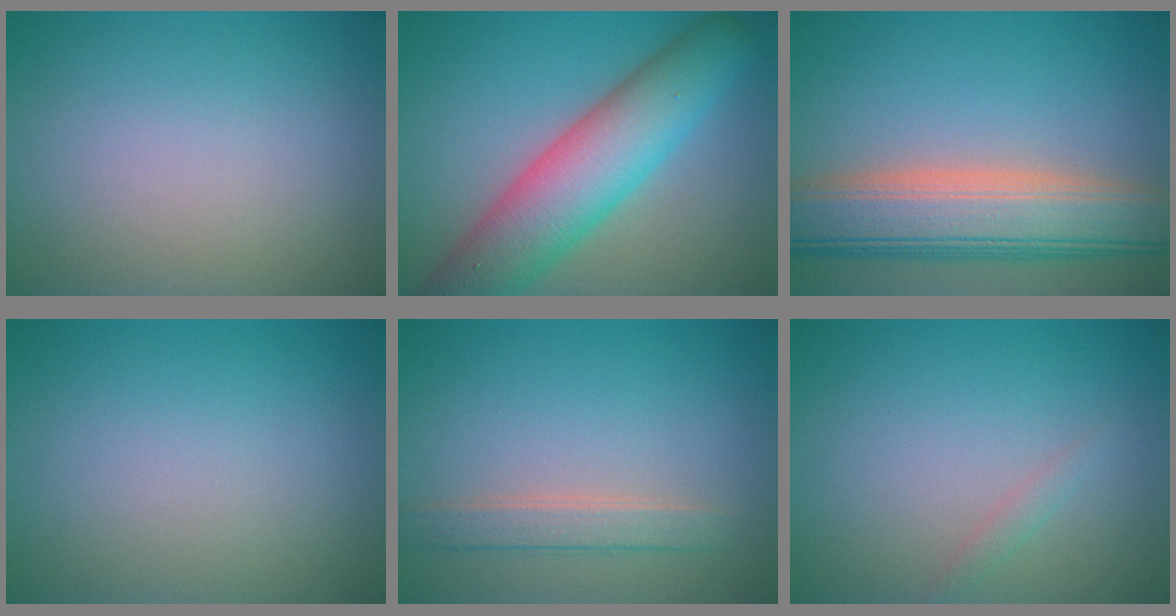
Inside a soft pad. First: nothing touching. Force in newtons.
{"total": 9.1, "press": 9.1, "slide": 0.4}
{"total": 9.3, "press": 9.3, "slide": 0.9}
{"total": 0.0}
{"total": 2.3, "press": 2.3, "slide": 0.3}
{"total": 0.9, "press": 0.9, "slide": 0.0}